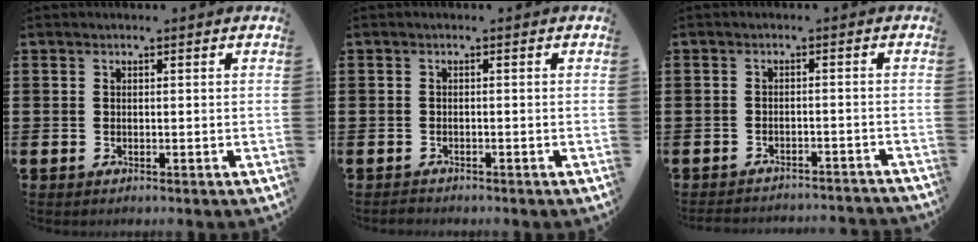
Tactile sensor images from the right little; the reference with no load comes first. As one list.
[{"total": 0.6, "force": [-0.6, 0.2, 0.0], "torque": [-0.002, 0.000, -0.013]}, {"total": 2.1, "force": [-2.1, -0.1, 0.0], "torque": [-0.002, 0.003, -0.045]}]